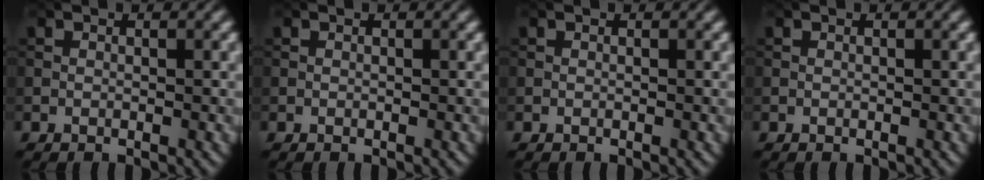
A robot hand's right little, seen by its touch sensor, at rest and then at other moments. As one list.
[{"total": 0.0}, {"total": 0.0}, {"total": 0.0}]